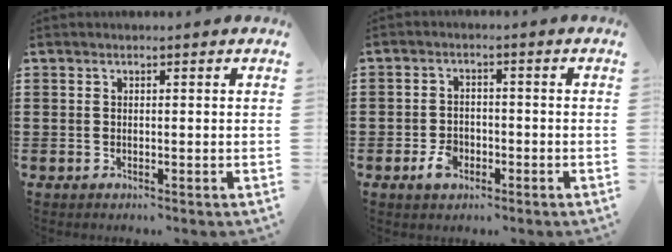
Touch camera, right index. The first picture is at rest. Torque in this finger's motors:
{"motor_torque": [1.43, 0.71, 0.04, 0.00]}